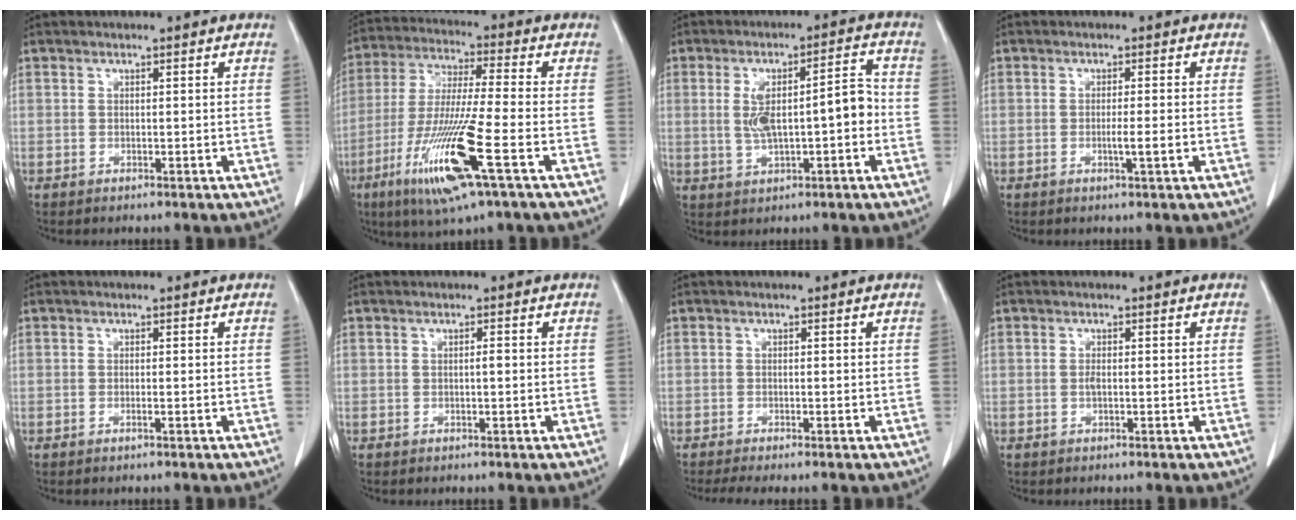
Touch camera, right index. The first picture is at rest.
{"total": 15.6, "force": [-6.5, 0.2, 14.2], "torque": [-0.293, -0.031, -0.121]}
{"total": 9.0, "force": [-0.5, 2.5, 8.7], "torque": [-0.153, 0.025, -0.001]}
{"total": 2.4, "force": [-0.6, -0.3, 2.3], "torque": [-0.040, -0.005, -0.011]}
{"total": 0.6, "force": [-0.3, -0.1, 0.5], "torque": [-0.010, -0.001, -0.005]}
{"total": 0.6, "force": [-0.1, 0.1, 0.6], "torque": [-0.009, 0.001, -0.002]}
{"total": 2.6, "force": [-2.1, 0.0, 1.5], "torque": [-0.028, -0.007, -0.036]}
{"total": 0.8, "force": [-0.1, 0.2, 0.7], "torque": [-0.017, 0.000, -0.002]}